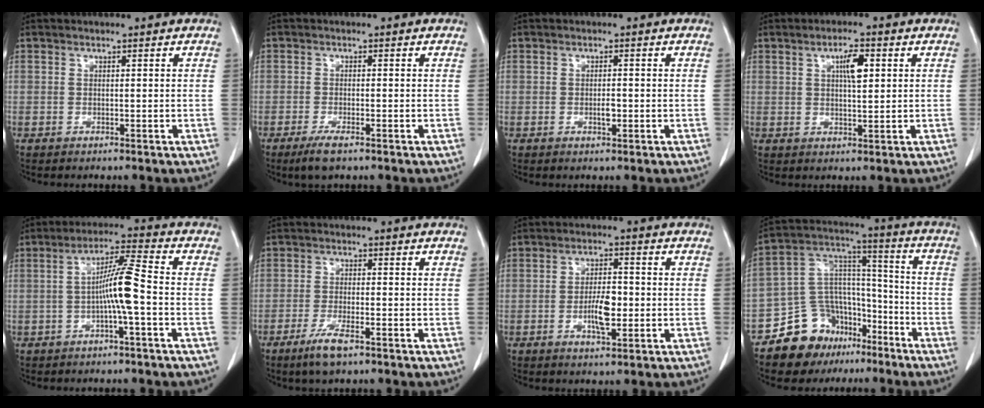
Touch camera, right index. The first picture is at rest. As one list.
[{"total": 3.6, "force": [-2.4, 0.6, 2.5], "torque": [-0.053, -0.007, -0.045]}, {"total": 1.3, "force": [-0.3, 0.4, 1.2], "torque": [-0.019, 0.002, -0.002]}, {"total": 4.3, "force": [1.3, 1.0, 3.9], "torque": [-0.067, 0.003, 0.022]}, {"total": 7.0, "force": [-1.4, -0.5, 6.9], "torque": [-0.124, 0.015, -0.022]}, {"total": 5.1, "force": [-3.4, 0.9, 3.7], "torque": [-0.080, -0.008, -0.061]}, {"total": 5.2, "force": [-1.1, 1.7, 4.8], "torque": [-0.085, 0.003, -0.015]}, {"total": 14.5, "force": [-10.1, 9.6, 4.0], "torque": [-0.062, 0.086, -0.169]}]